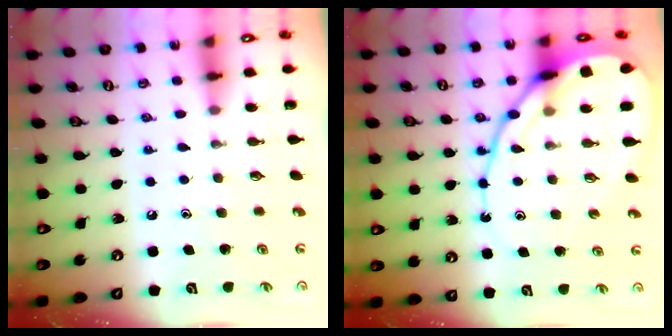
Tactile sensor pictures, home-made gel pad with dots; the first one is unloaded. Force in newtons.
{"total": 13.7, "press": 13.6, "slide": 1.1}